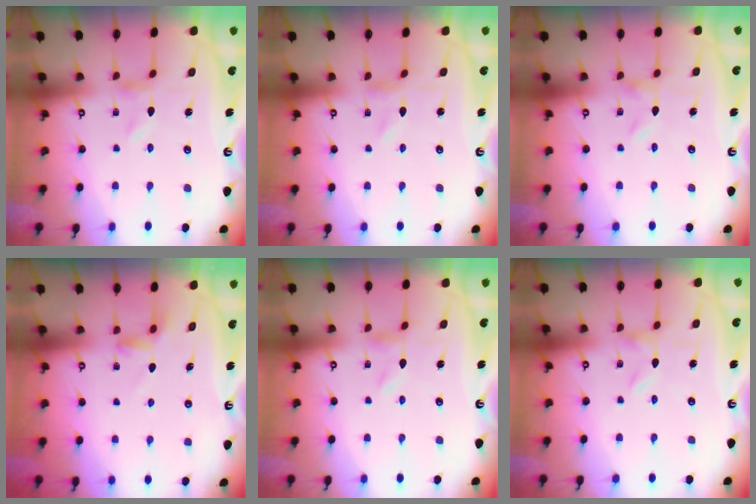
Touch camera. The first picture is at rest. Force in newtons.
{"total": 1.0, "press": 1.0, "slide": 0.2}
{"total": 0.0}
{"total": 2.5, "press": 2.4, "slide": 0.3}
{"total": 0.7, "press": 0.6, "slide": 0.3}
{"total": 0.0}